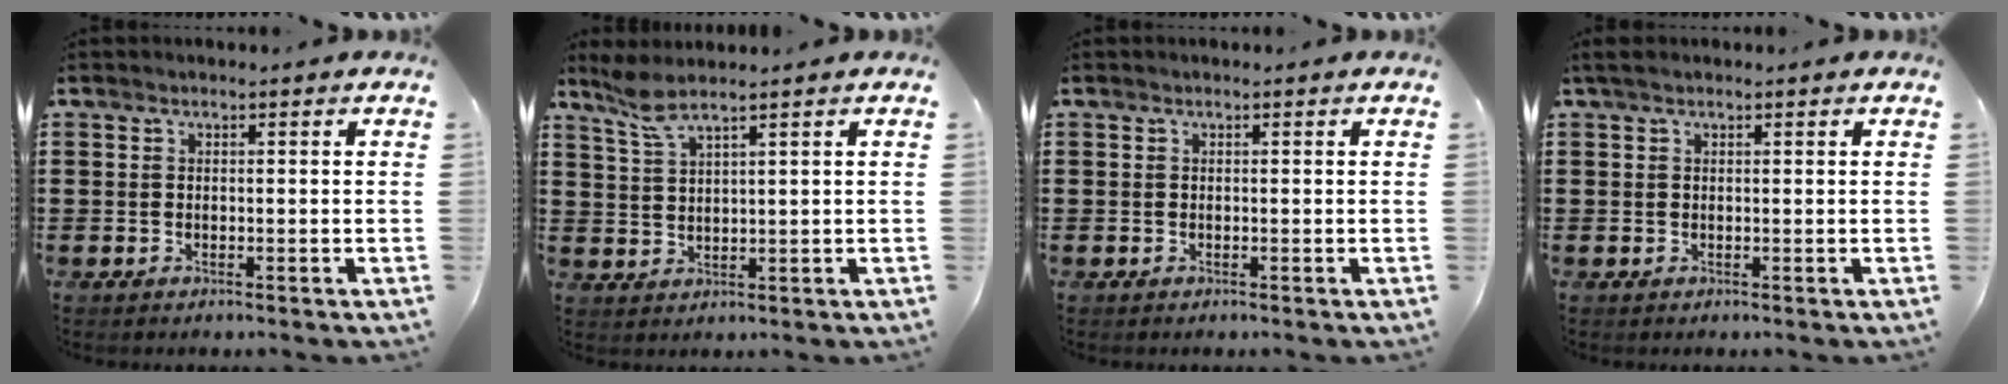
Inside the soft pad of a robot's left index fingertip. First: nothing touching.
{"total": 3.8, "force": [3.0, 0.3, 2.4], "torque": [-0.056, -0.003, 0.055]}
{"total": 0.0}
{"total": 0.9, "force": [0.4, 0.4, 0.8], "torque": [-0.015, 0.003, 0.007]}